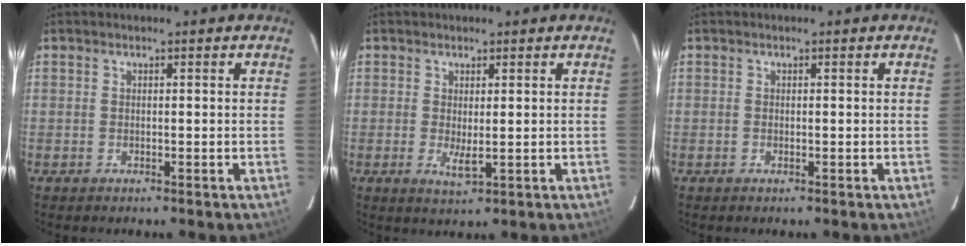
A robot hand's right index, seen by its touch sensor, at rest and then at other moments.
{"total": 2.8, "force": [-0.1, 0.8, 2.7], "torque": [-0.048, -0.011, 0.002]}
{"total": 0.0}